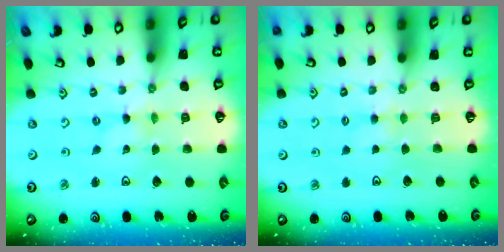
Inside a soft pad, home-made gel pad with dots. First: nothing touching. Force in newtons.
{"total": 2.4, "press": 2.4, "slide": 0.3}